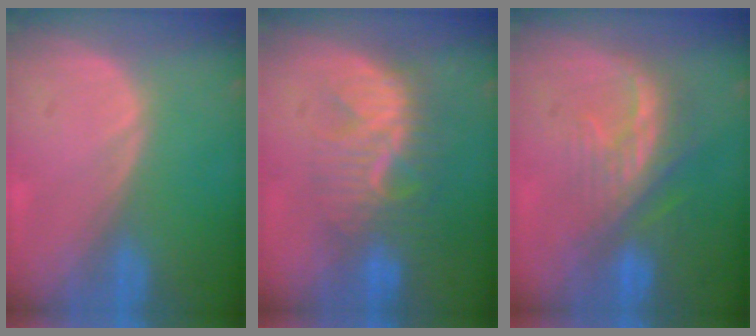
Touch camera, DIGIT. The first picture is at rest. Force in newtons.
{"total": 8.4, "press": 8.0, "slide": 2.4}
{"total": 8.1, "press": 7.4, "slide": 3.3}